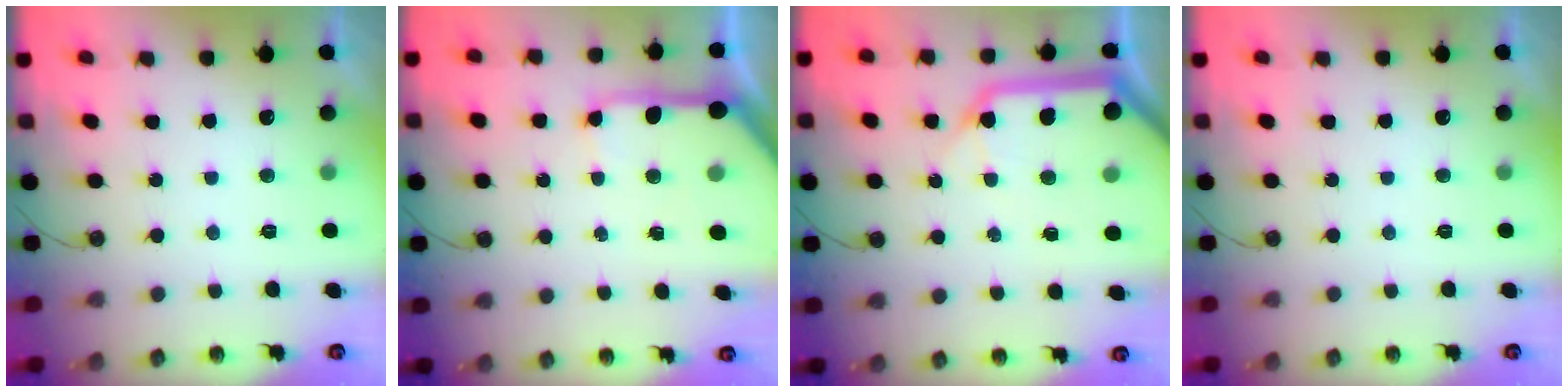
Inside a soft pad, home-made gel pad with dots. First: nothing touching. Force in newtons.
{"total": 11.5, "press": 11.5, "slide": 1.3}
{"total": 17.0, "press": 16.8, "slide": 2.6}
{"total": 0.0}